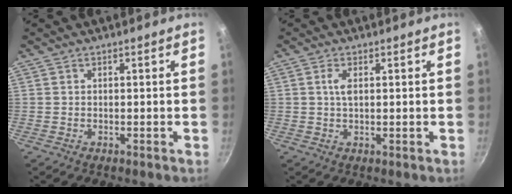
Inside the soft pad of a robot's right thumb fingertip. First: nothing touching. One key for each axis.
{"total": 2.5, "fx": 0.6, "fy": 1.0, "fz": 2.2, "tx": -0.047, "ty": 0.003, "tz": 0.013}